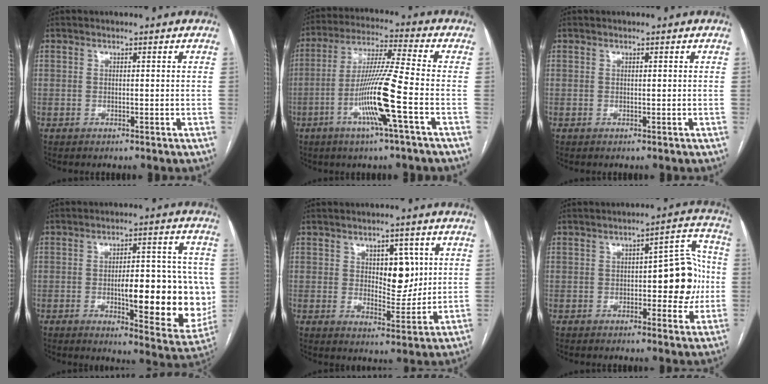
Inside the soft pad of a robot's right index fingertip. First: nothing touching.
{"total": 12.6, "force": [-4.4, -1.2, 11.7], "torque": [-0.230, -0.007, -0.089]}
{"total": 0.0}
{"total": 16.9, "force": [-2.2, 4.9, 16.1], "torque": [-0.191, 0.010, -0.017]}
{"total": 7.1, "force": [2.1, 3.6, 5.7], "torque": [-0.076, 0.004, 0.037]}
{"total": 10.5, "force": [-0.7, 4.0, 9.7], "torque": [-0.116, 0.031, -0.004]}